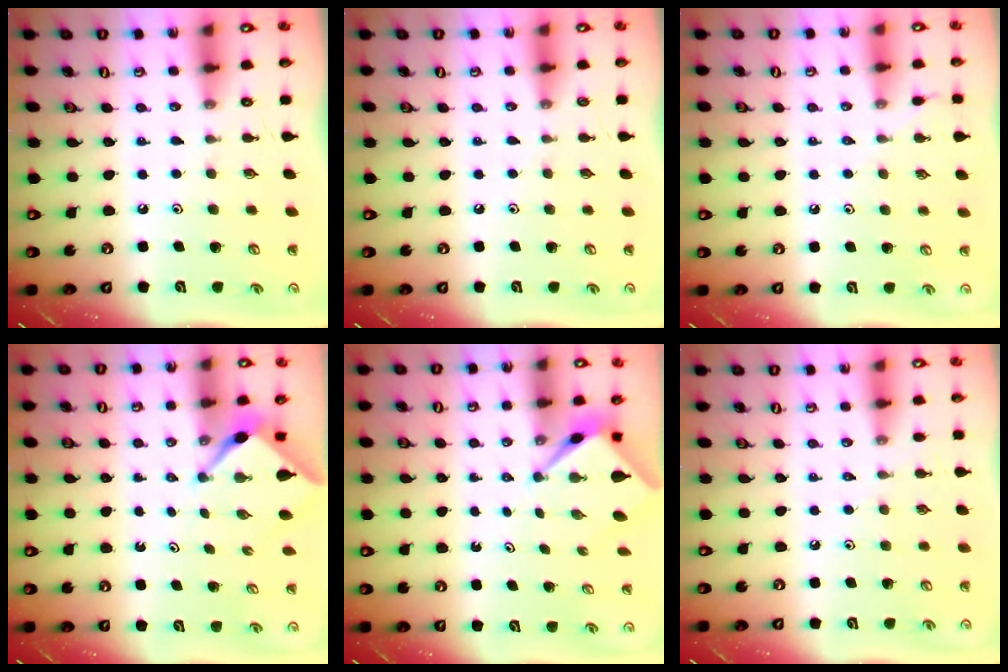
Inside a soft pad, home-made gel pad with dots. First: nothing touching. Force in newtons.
{"total": 2.7, "press": 2.7, "slide": 0.4}
{"total": 2.5, "press": 2.4, "slide": 0.6}
{"total": 2.4, "press": 2.4, "slide": 0.4}
{"total": 2.5, "press": 2.5, "slide": 0.2}
{"total": 3.0, "press": 2.9, "slide": 0.5}